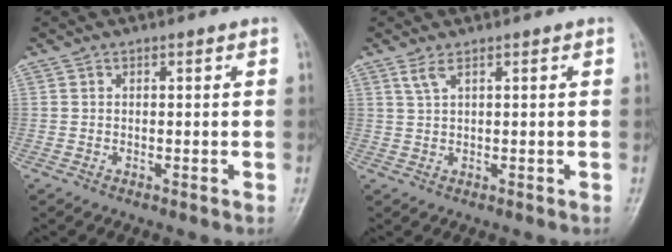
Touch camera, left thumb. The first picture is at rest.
{"total": 1.9, "force": [1.2, 0.3, 1.5], "torque": [-0.038, 0.004, 0.031]}